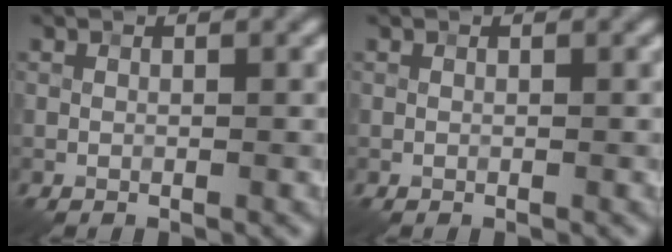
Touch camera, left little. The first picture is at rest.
{"total": 0.0}